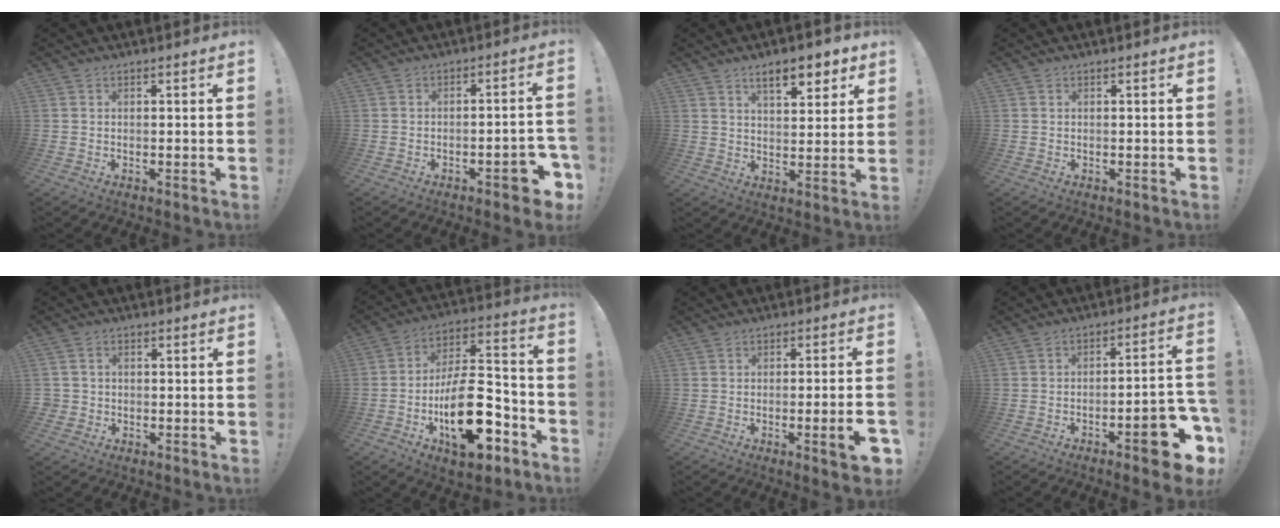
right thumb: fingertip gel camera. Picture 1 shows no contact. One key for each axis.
{"total": 6.6, "fx": -3.8, "fy": 1.9, "fz": 5.0, "tx": -0.067, "ty": 0.022, "tz": -0.059}
{"total": 9.0, "fx": 5.6, "fy": 3.2, "fz": 6.3, "tx": -0.088, "ty": -0.023, "tz": 0.096}
{"total": 0.0}
{"total": 2.5, "fx": -0.2, "fy": 2.3, "fz": 0.9, "tx": -0.010, "ty": 0.002, "tz": -0.005}
{"total": 24.0, "fx": -8.4, "fy": 11.3, "fz": 19.4, "tx": -0.331, "ty": 0.056, "tz": -0.125}
{"total": 7.4, "fx": -2.5, "fy": 0.6, "fz": 7.0, "tx": -0.101, "ty": 0.003, "tz": -0.036}
{"total": 12.2, "fx": -6.9, "fy": 2.9, "fz": 9.6, "tx": -0.114, "ty": 0.039, "tz": -0.105}